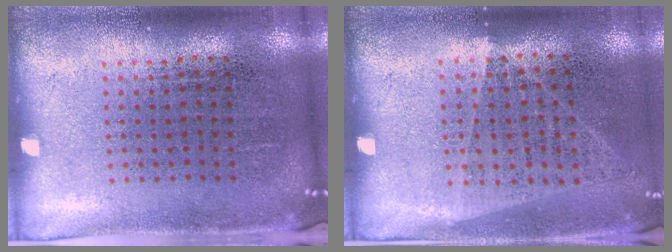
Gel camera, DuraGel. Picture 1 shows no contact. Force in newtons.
{"total": 1.0, "press": 0.9, "slide": 0.4}